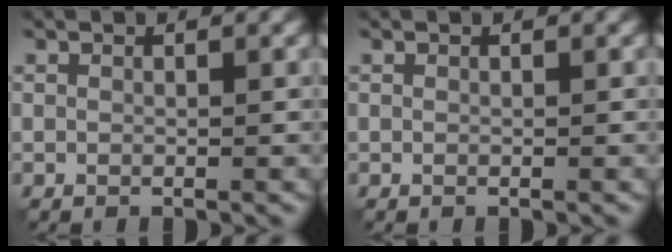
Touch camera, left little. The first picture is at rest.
{"total": 0.0}